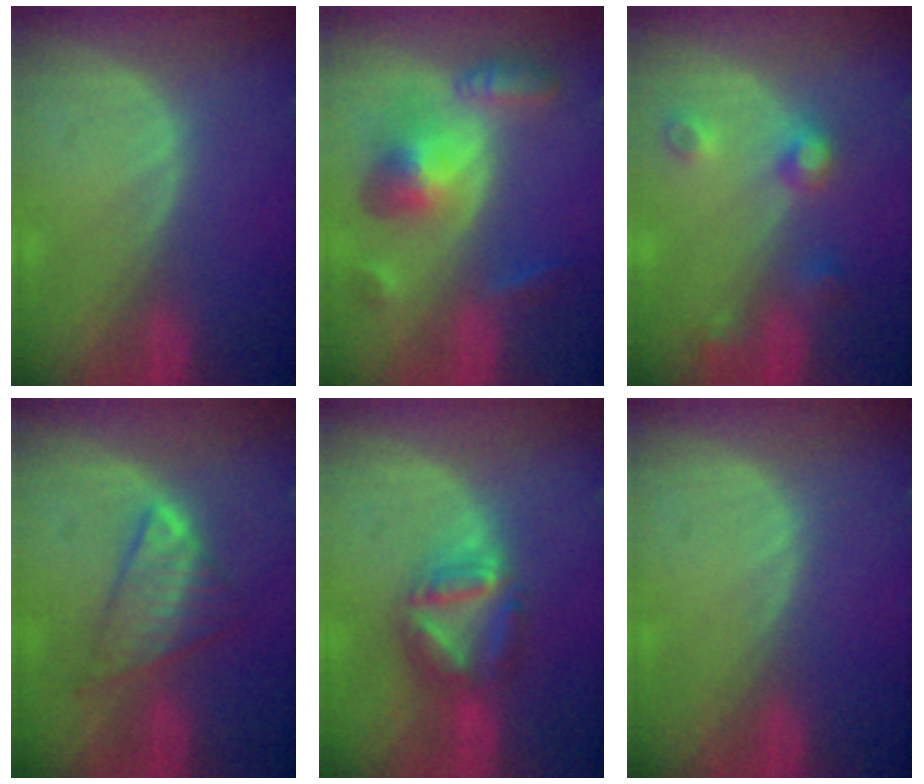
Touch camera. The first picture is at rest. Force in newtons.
{"total": 7.8, "press": 7.8, "slide": 0.5}
{"total": 4.5, "press": 4.0, "slide": 2.1}
{"total": 5.8, "press": 5.8, "slide": 0.5}
{"total": 7.2, "press": 6.3, "slide": 3.5}
{"total": 0.0}